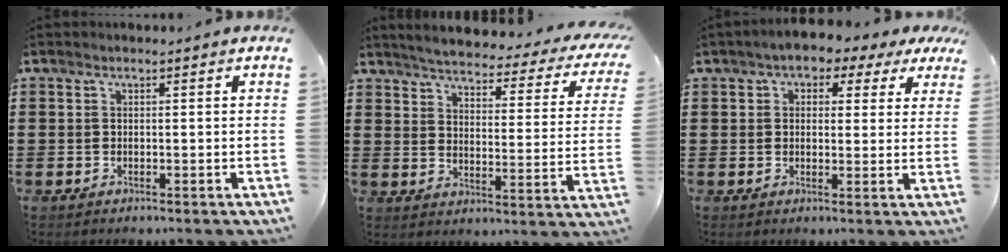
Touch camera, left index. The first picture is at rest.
{"total": 3.9, "force": [3.6, 0.0, 1.5], "torque": [-0.050, -0.033, 0.054]}
{"total": 3.0, "force": [1.8, 1.9, 1.4], "torque": [-0.041, 0.003, 0.025]}